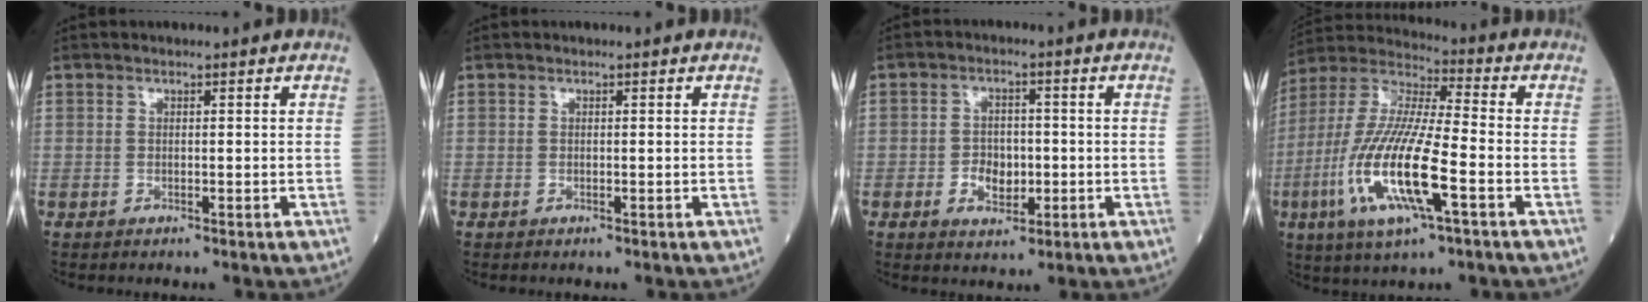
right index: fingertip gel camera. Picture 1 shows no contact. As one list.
[{"total": 0.0}, {"total": 4.8, "force": [-1.2, 3.2, 3.3], "torque": [-0.051, 0.004, -0.016]}, {"total": 17.6, "force": [-5.4, 2.7, 16.5], "torque": [-0.352, -0.018, -0.101]}]